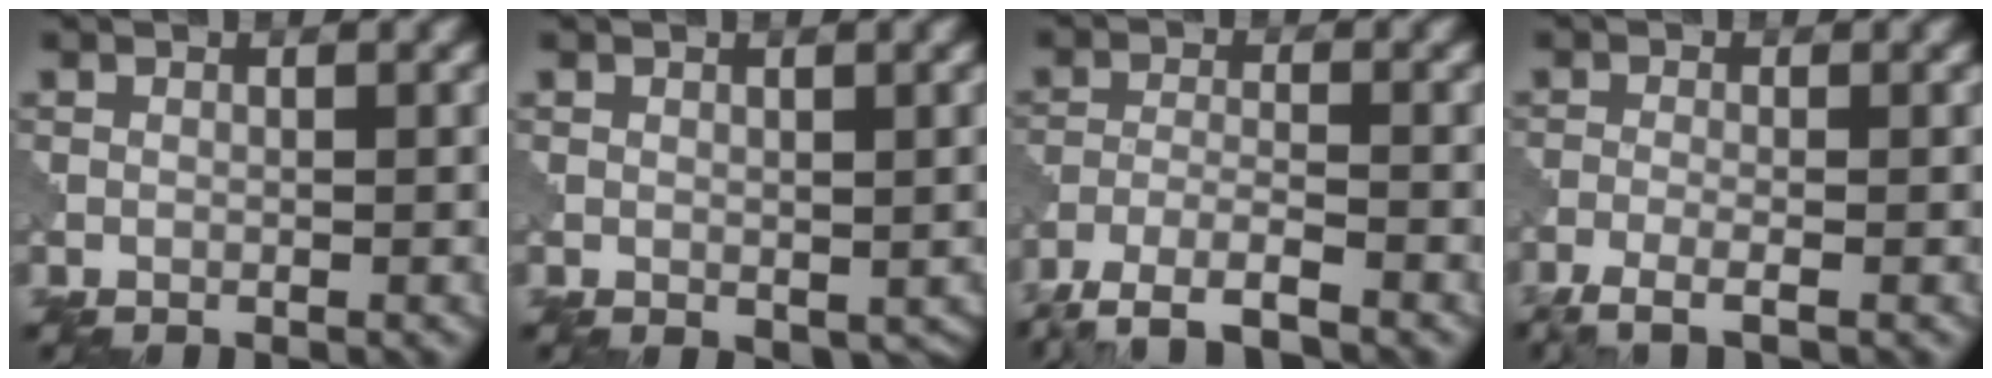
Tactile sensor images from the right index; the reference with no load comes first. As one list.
[{"total": 1.3, "force": [0.1, 0.9, 0.9], "torque": [-0.011, -0.004, 0.007]}, {"total": 4.8, "force": [-3.9, 0.9, 2.6], "torque": [-0.050, -0.007, -0.079]}, {"total": 2.7, "force": [-1.7, 0.6, 2.0], "torque": [-0.037, -0.006, -0.045]}]